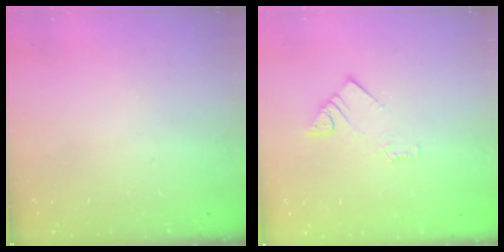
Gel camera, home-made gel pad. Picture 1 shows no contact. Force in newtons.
{"total": 3.1, "press": 3.0, "slide": 0.5}